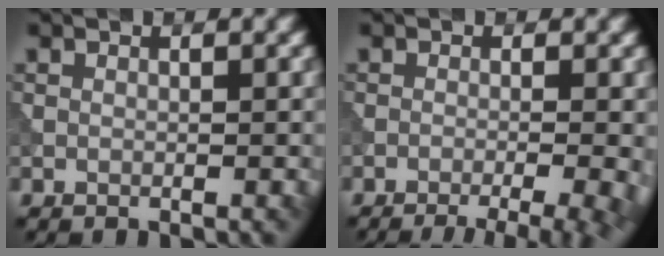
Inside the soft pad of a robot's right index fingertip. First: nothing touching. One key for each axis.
{"total": 9.2, "fx": -5.4, "fy": 3.5, "fz": 6.5, "tx": -0.043, "ty": -0.001, "tz": -0.052}